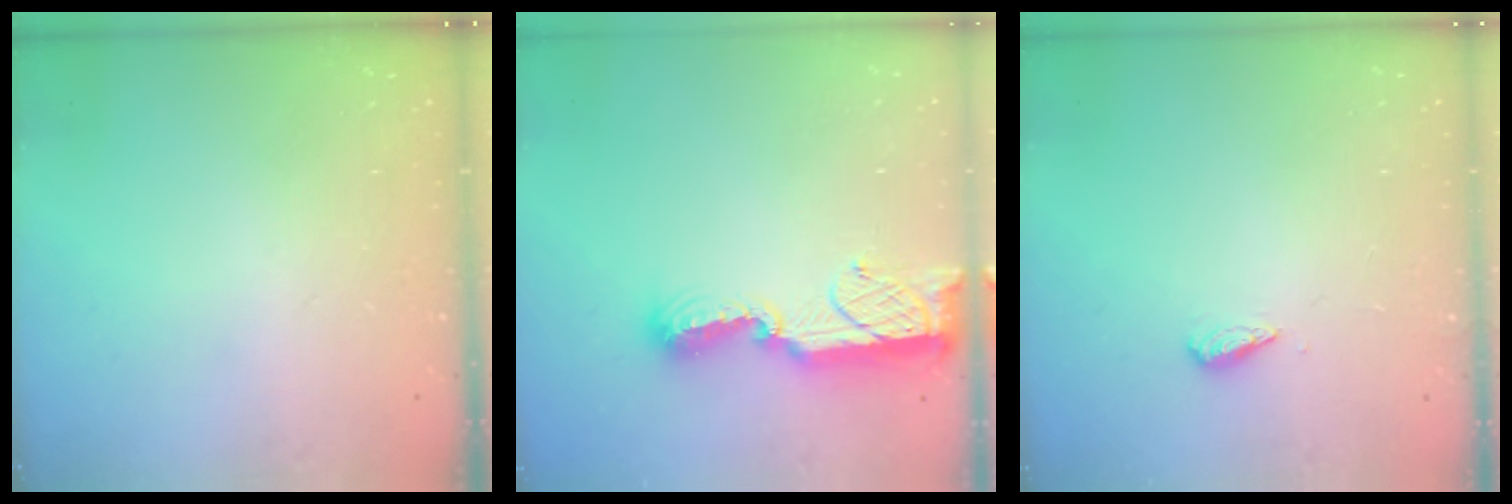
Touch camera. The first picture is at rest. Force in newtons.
{"total": 12.8, "press": 11.4, "slide": 5.9}
{"total": 2.7, "press": 2.6, "slide": 0.4}